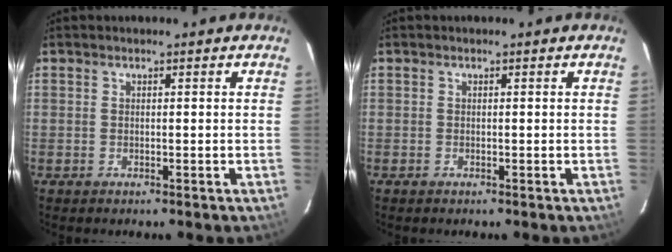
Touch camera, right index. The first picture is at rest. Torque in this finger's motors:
{"motor_torque": [0.09, -0.06, 0.04, 0.01]}